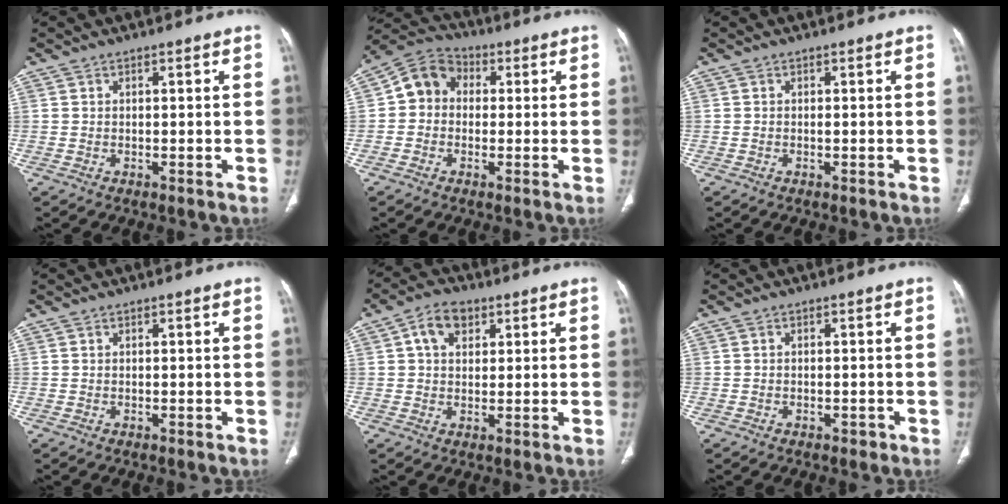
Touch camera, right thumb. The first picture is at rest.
{"total": 7.8, "force": [0.2, 6.9, 3.8], "torque": [-0.049, 0.024, -0.014]}
{"total": 0.0}
{"total": 0.0}
{"total": 6.5, "force": [2.4, 4.4, 4.0], "torque": [-0.054, 0.004, 0.038]}
{"total": 1.0, "force": [-0.6, 0.7, 0.4], "torque": [-0.006, 0.001, -0.009]}